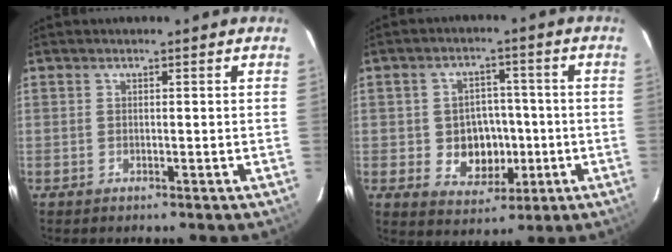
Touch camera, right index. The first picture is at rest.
{"total": 8.5, "force": [-1.7, 7.2, 4.2], "torque": [-0.092, 0.011, -0.011]}